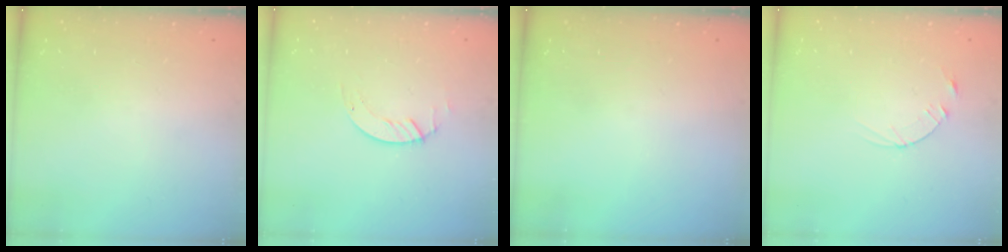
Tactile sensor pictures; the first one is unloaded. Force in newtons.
{"total": 1.3, "press": 1.2, "slide": 0.1}
{"total": 0.0}
{"total": 2.5, "press": 2.5, "slide": 0.3}